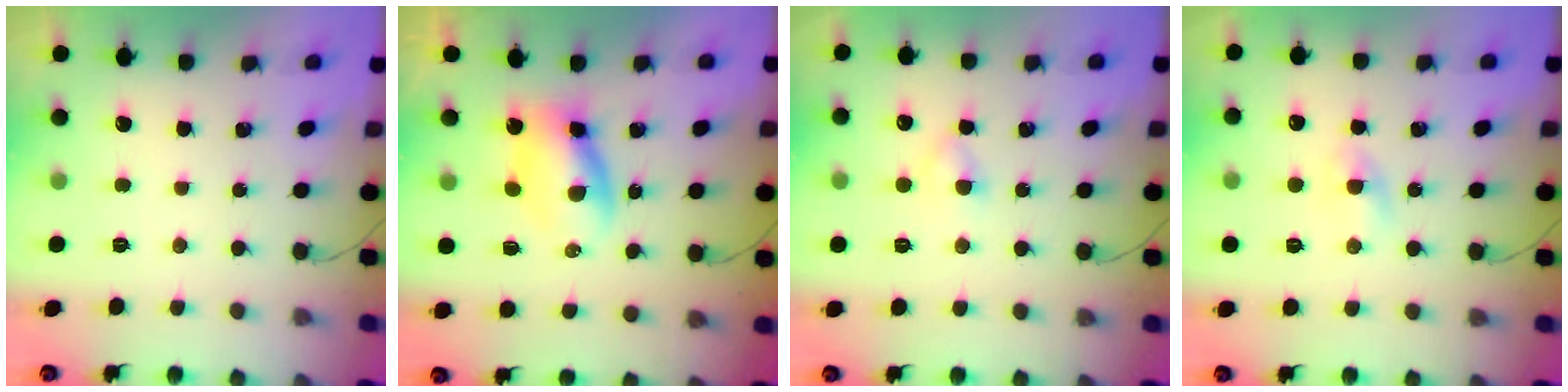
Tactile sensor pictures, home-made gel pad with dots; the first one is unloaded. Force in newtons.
{"total": 5.5, "press": 5.4, "slide": 0.6}
{"total": 3.2, "press": 3.1, "slide": 0.9}
{"total": 1.3, "press": 1.2, "slide": 0.5}